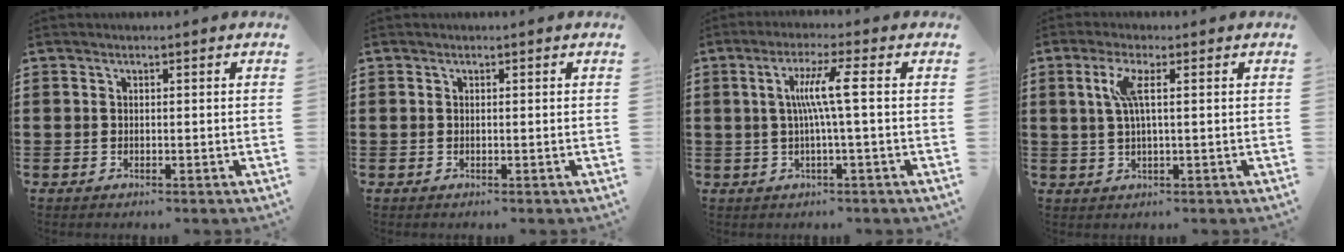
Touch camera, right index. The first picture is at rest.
{"total": 0.0}
{"total": 6.3, "force": [0.3, -0.3, 6.3], "torque": [-0.119, -0.001, -0.003]}
{"total": 4.2, "force": [0.9, 0.5, 4.1], "torque": [-0.097, -0.004, 0.008]}